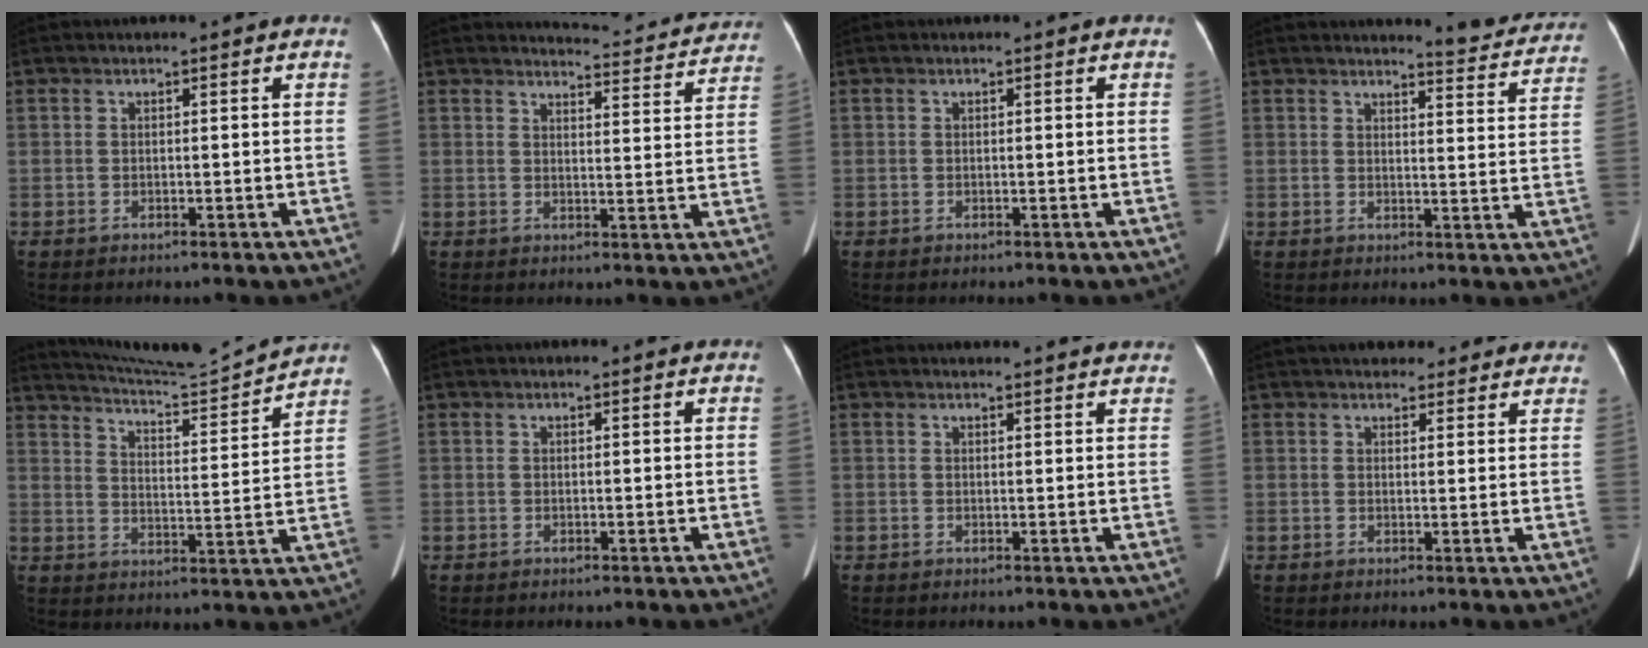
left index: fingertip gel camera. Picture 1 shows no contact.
{"total": 12.0, "force": [11.8, 1.5, 1.6], "torque": [-0.004, -0.026, 0.121]}
{"total": 0.0}
{"total": 8.5, "force": [8.3, 0.8, 1.4], "torque": [-0.008, -0.028, 0.081]}
{"total": 13.2, "force": [12.9, -1.8, 2.5], "torque": [-0.049, -0.029, 0.194]}
{"total": 0.9, "force": [0.7, 0.1, 0.5], "torque": [-0.008, 0.016, 0.010]}
{"total": 9.3, "force": [8.9, 1.2, 2.6], "torque": [-0.017, 0.013, 0.083]}
{"total": 13.2, "force": [11.5, 4.6, 4.4], "torque": [-0.028, 0.030, 0.135]}